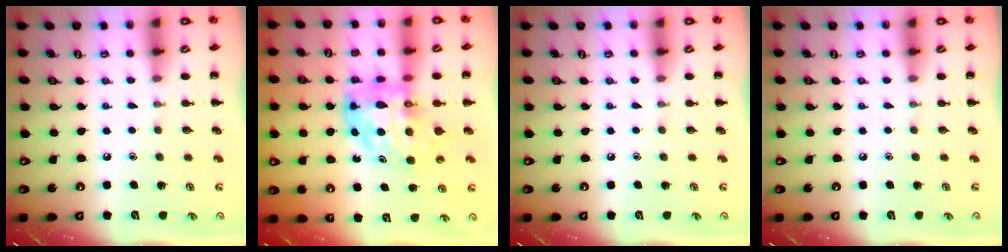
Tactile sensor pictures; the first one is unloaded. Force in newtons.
{"total": 11.7, "press": 11.2, "slide": 3.3}
{"total": 0.0}
{"total": 0.0}